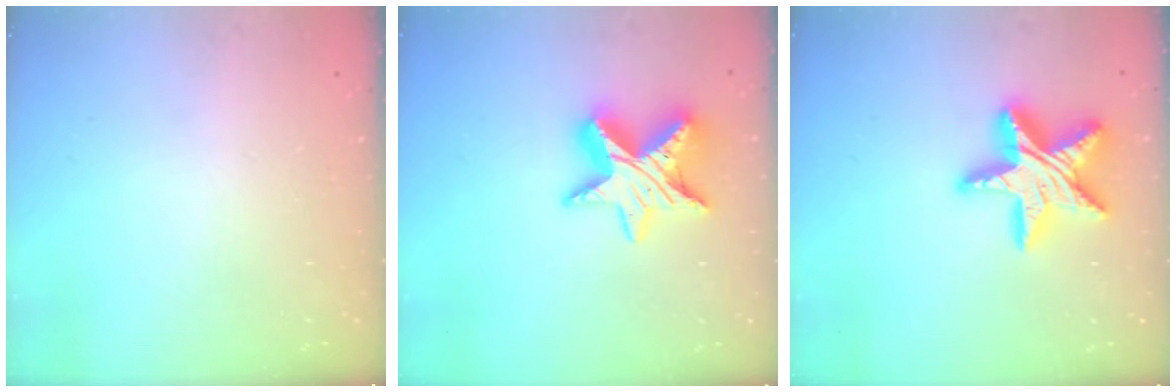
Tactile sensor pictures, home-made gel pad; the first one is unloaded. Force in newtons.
{"total": 13.7, "press": 13.7, "slide": 0.9}
{"total": 20.2, "press": 20.1, "slide": 2.0}